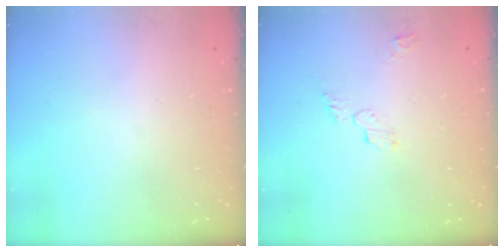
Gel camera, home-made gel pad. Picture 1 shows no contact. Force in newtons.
{"total": 3.6, "press": 3.6, "slide": 0.0}